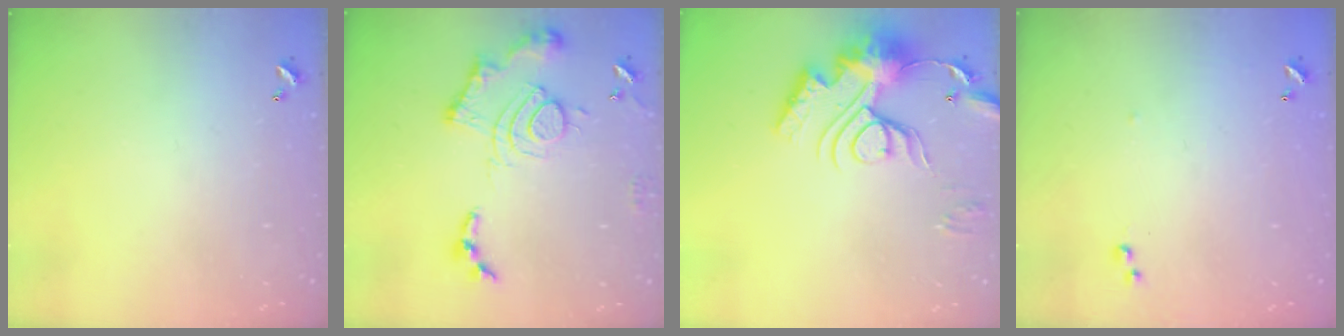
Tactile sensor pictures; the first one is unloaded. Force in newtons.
{"total": 15.7, "press": 15.6, "slide": 1.4}
{"total": 18.4, "press": 18.3, "slide": 1.8}
{"total": 5.4, "press": 5.4, "slide": 0.6}